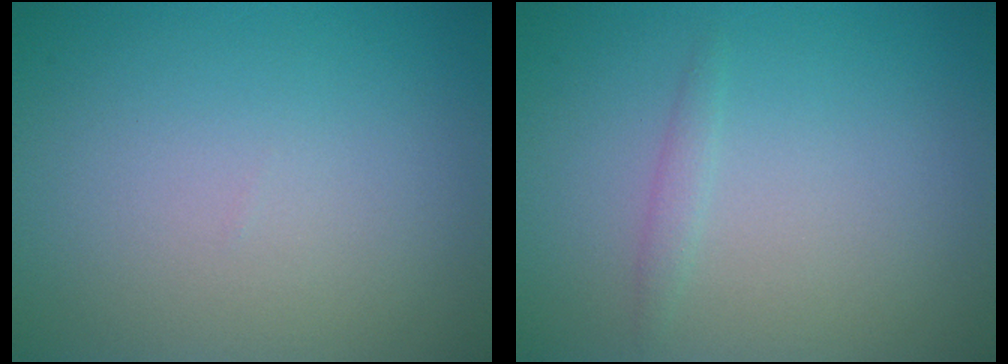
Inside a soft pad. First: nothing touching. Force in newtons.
{"total": 0.9, "press": 0.9, "slide": 0.0}